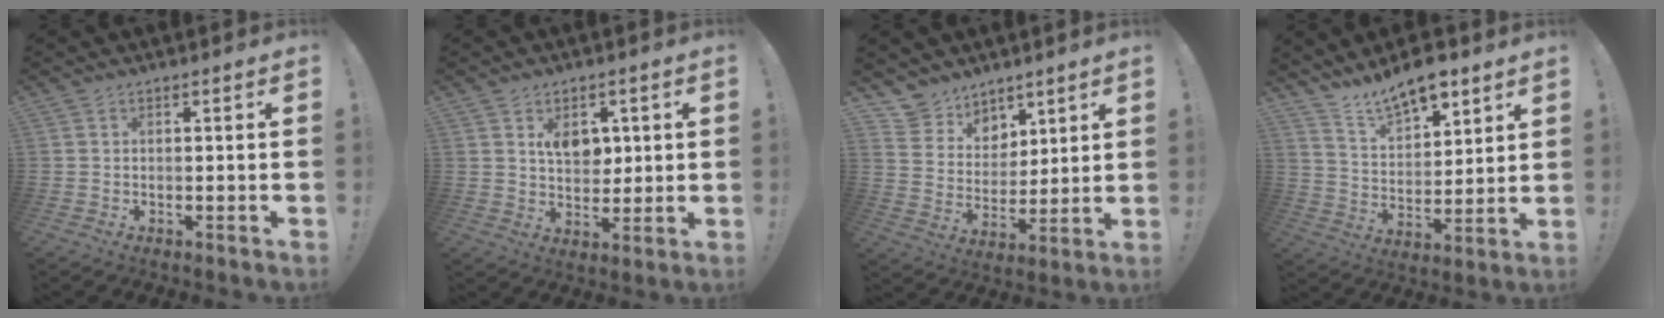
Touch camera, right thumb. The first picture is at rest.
{"total": 7.6, "force": [3.0, 5.8, 4.0], "torque": [-0.043, -0.015, 0.053]}
{"total": 9.9, "force": [7.5, 6.5, 0.4], "torque": [-0.020, -0.067, 0.152]}
{"total": 11.5, "force": [9.6, 4.2, 4.7], "torque": [-0.084, -0.070, 0.176]}